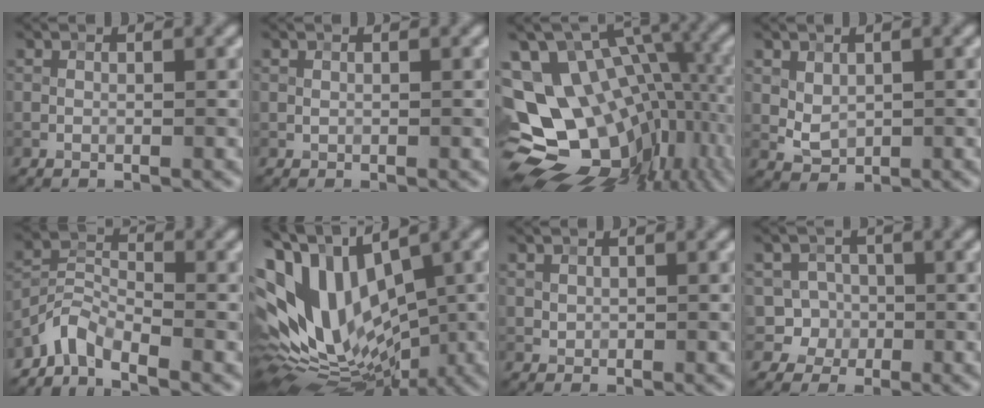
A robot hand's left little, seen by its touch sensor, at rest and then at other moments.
{"total": 0.0}
{"total": 17.0, "force": [-2.2, 12.0, 11.9], "torque": [-0.182, 0.001, 0.003]}
{"total": 2.0, "force": [0.5, 1.4, 1.3], "torque": [-0.024, -0.005, 0.015]}
{"total": 3.4, "force": [-3.0, 1.0, 1.2], "torque": [-0.023, 0.005, -0.075]}
{"total": 15.1, "force": [1.5, 9.0, 12.1], "torque": [-0.243, 0.004, 0.027]}
{"total": 0.5, "force": [0.3, 0.5, 0.1], "torque": [0.000, -0.004, 0.008]}
{"total": 4.1, "force": [-1.0, 3.9, 0.7], "torque": [0.020, 0.010, -0.035]}